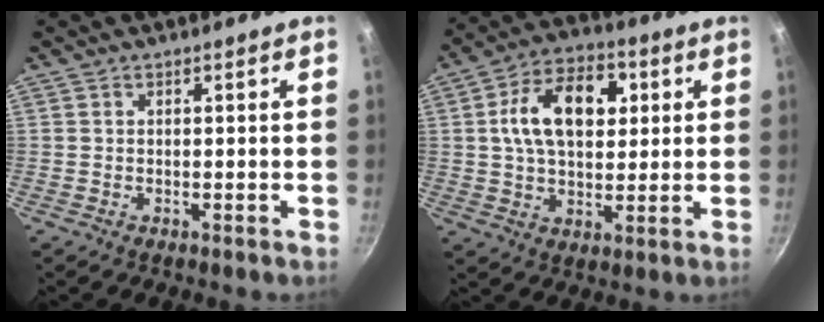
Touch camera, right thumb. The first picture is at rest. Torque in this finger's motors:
{"motor_torque": [0.04, 0.22, 0.50, -0.04, 0.20]}